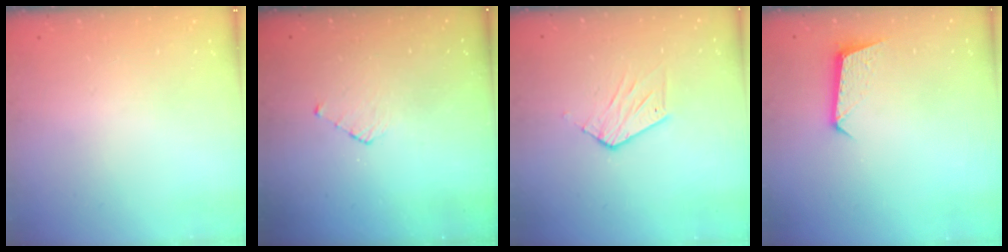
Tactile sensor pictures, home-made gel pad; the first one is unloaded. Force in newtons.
{"total": 3.9, "press": 3.9, "slide": 0.4}
{"total": 6.2, "press": 6.2, "slide": 0.5}
{"total": 7.0, "press": 6.9, "slide": 0.5}